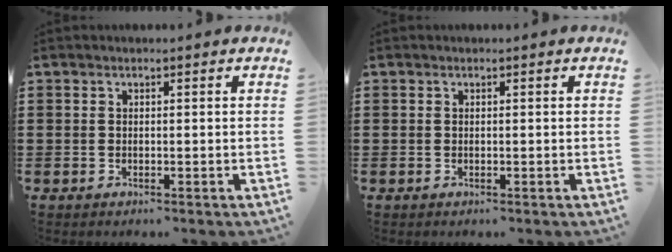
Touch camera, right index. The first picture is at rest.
{"total": 0.0}